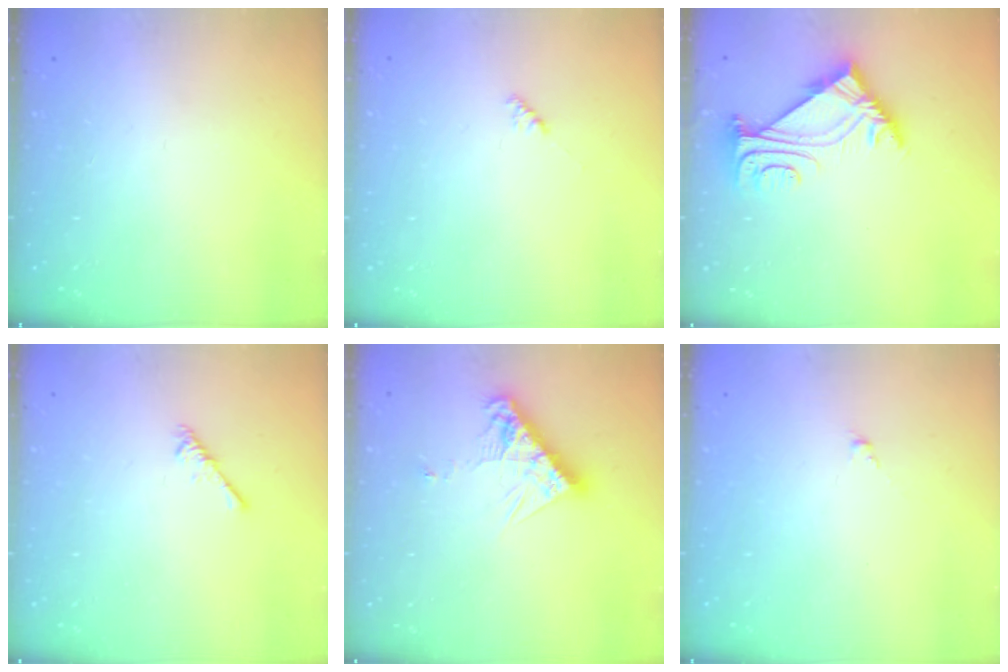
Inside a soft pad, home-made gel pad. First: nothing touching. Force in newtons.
{"total": 2.1, "press": 2.0, "slide": 0.5}
{"total": 5.8, "press": 5.7, "slide": 1.1}
{"total": 2.2, "press": 2.1, "slide": 0.5}
{"total": 10.5, "press": 10.4, "slide": 0.9}
{"total": 0.0}